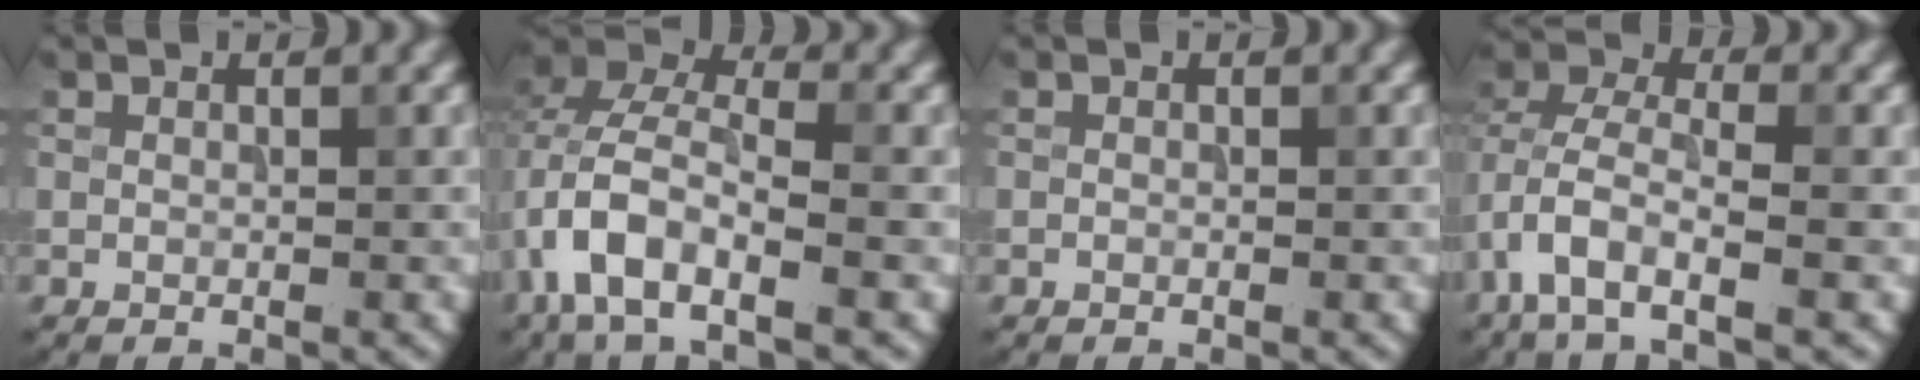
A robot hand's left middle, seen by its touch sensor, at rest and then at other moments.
{"total": 7.8, "force": [-2.6, 3.9, 6.2], "torque": [-0.120, 0.010, -0.057]}
{"total": 0.0}
{"total": 5.9, "force": [-2.1, 3.1, 4.6], "torque": [-0.089, 0.005, -0.046]}